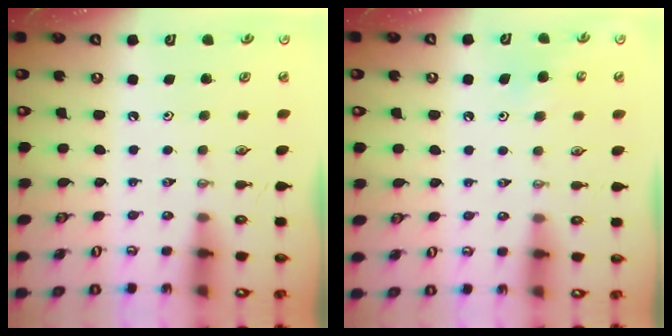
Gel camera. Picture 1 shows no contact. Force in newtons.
{"total": 5.1, "press": 5.1, "slide": 0.5}